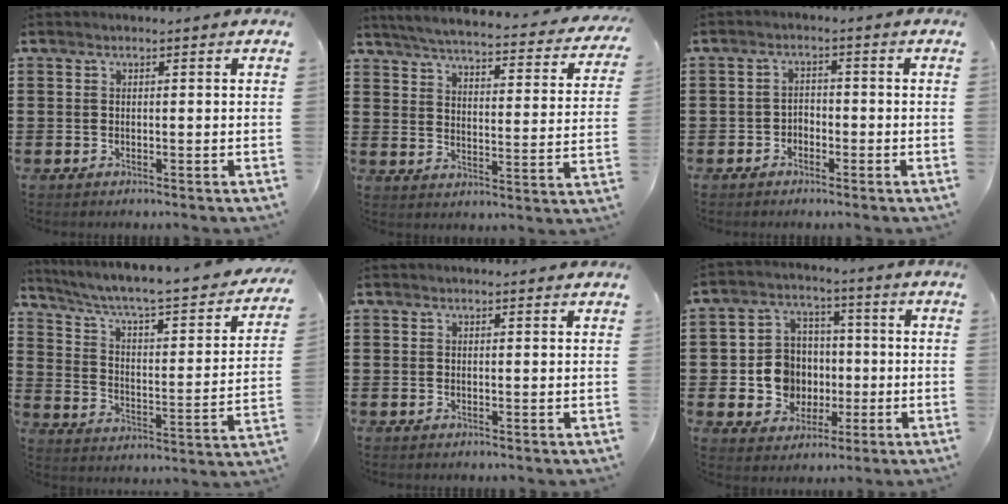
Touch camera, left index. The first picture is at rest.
{"total": 4.4, "force": [4.1, -0.4, 1.5], "torque": [-0.052, -0.034, 0.064]}
{"total": 1.9, "force": [-1.7, 1.0, 0.2], "torque": [-0.012, 0.003, -0.038]}
{"total": 4.9, "force": [3.3, 0.6, 3.5], "torque": [-0.084, -0.037, 0.046]}
{"total": 0.6, "force": [0.5, 0.0, 0.4], "torque": [-0.008, 0.000, 0.009]}
{"total": 8.4, "force": [-0.6, 7.9, 2.9], "torque": [-0.086, 0.016, -0.004]}